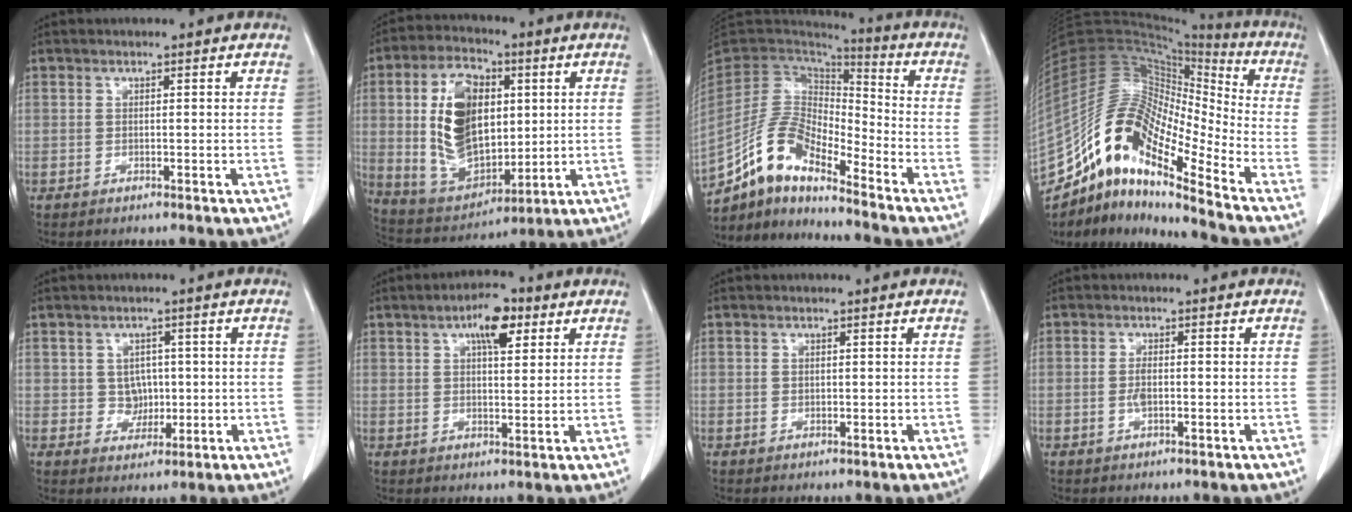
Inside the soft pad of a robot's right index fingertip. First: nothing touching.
{"total": 16.9, "force": [2.3, 9.6, 13.8], "torque": [-0.272, 0.016, 0.052]}
{"total": 12.5, "force": [-9.9, 3.7, 6.7], "torque": [-0.136, 0.030, -0.187]}
{"total": 18.9, "force": [-13.2, 4.2, 12.8], "torque": [-0.242, 0.039, -0.240]}
{"total": 3.9, "force": [0.2, 3.6, 1.6], "torque": [-0.019, 0.010, 0.011]}
{"total": 7.1, "force": [3.5, 2.6, 5.6], "torque": [-0.096, 0.011, 0.056]}
{"total": 0.9, "force": [0.2, 0.8, 0.5], "torque": [-0.008, 0.001, 0.006]}
{"total": 2.2, "force": [-0.4, 0.9, 1.9], "torque": [-0.043, 0.002, -0.005]}